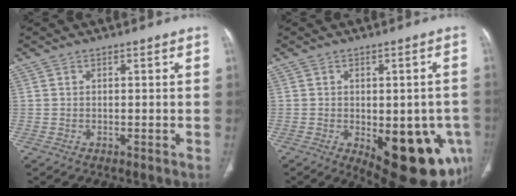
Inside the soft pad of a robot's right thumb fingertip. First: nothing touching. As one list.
[{"total": 19.1, "force": [-6.7, 8.7, 15.7], "torque": [-0.139, 0.000, -0.066]}]